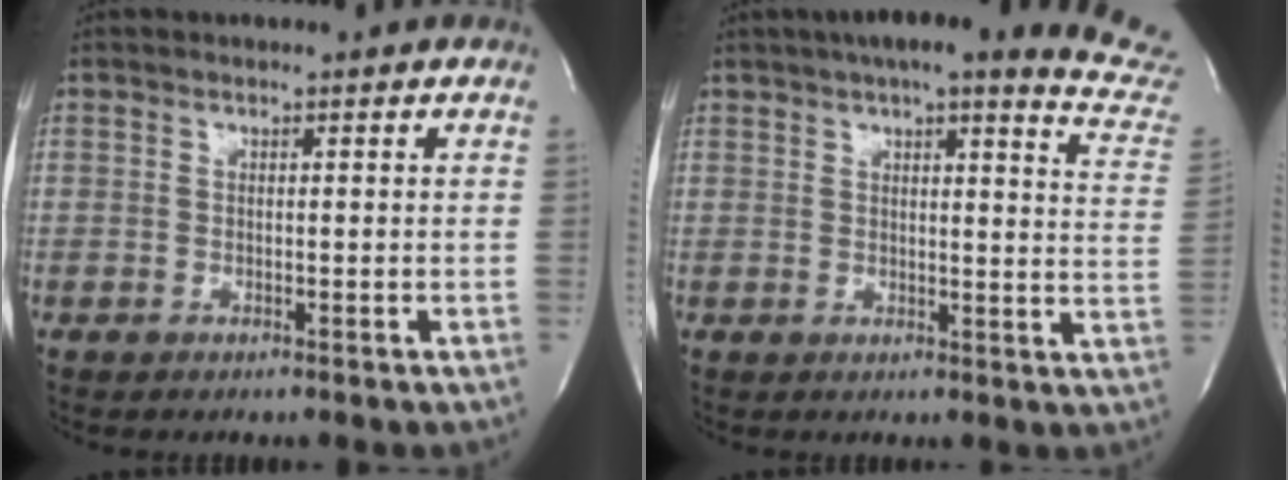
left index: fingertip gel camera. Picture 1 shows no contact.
{"total": 21.2, "force": [19.0, 1.9, 9.1], "torque": [-0.113, -0.053, 0.203]}